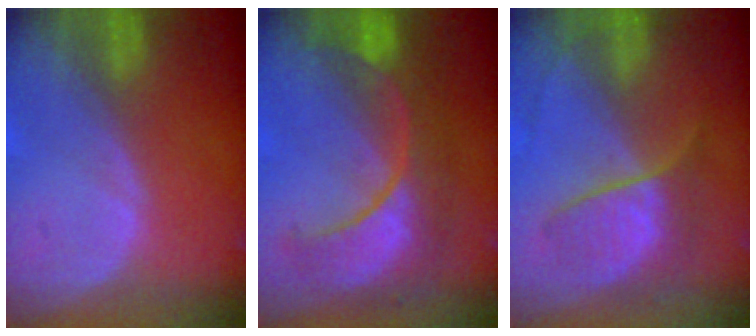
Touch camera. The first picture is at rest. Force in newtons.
{"total": 9.6, "press": 9.6, "slide": 0.7}
{"total": 6.4, "press": 6.4, "slide": 0.6}